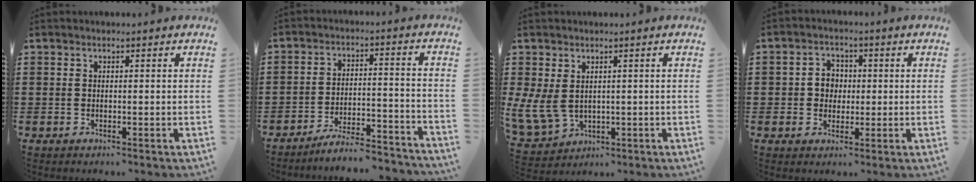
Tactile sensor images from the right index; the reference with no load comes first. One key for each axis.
{"total": 6.1, "fx": -5.8, "fy": 0.1, "fz": 1.9, "tx": -0.034, "ty": 0.000, "tz": -0.113}
{"total": 5.0, "fx": 1.0, "fy": 3.9, "fz": 3.1, "tx": -0.102, "ty": -0.005, "tz": 0.015}
{"total": 3.4, "fx": -0.2, "fy": 3.1, "fz": 1.4, "tx": -0.039, "ty": 0.010, "tz": -0.008}